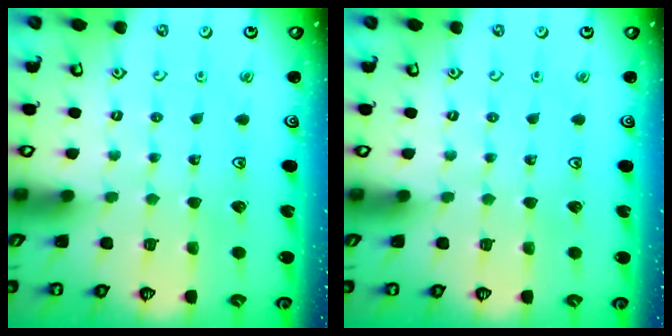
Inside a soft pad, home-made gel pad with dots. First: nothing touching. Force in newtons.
{"total": 0.0}